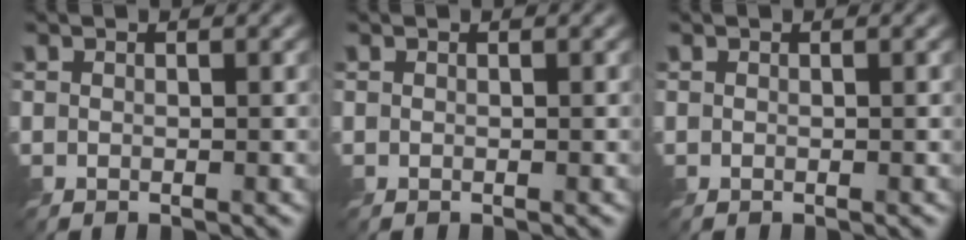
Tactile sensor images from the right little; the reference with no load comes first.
{"total": 0.0}
{"total": 0.0}